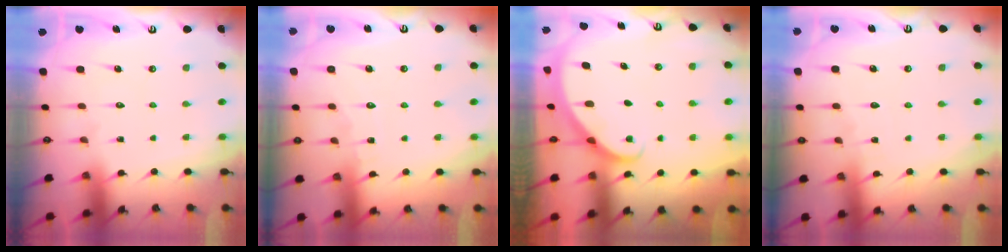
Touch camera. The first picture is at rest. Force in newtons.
{"total": 4.6, "press": 4.6, "slide": 0.5}
{"total": 1.8, "press": 1.8, "slide": 0.1}
{"total": 2.6, "press": 2.6, "slide": 0.3}